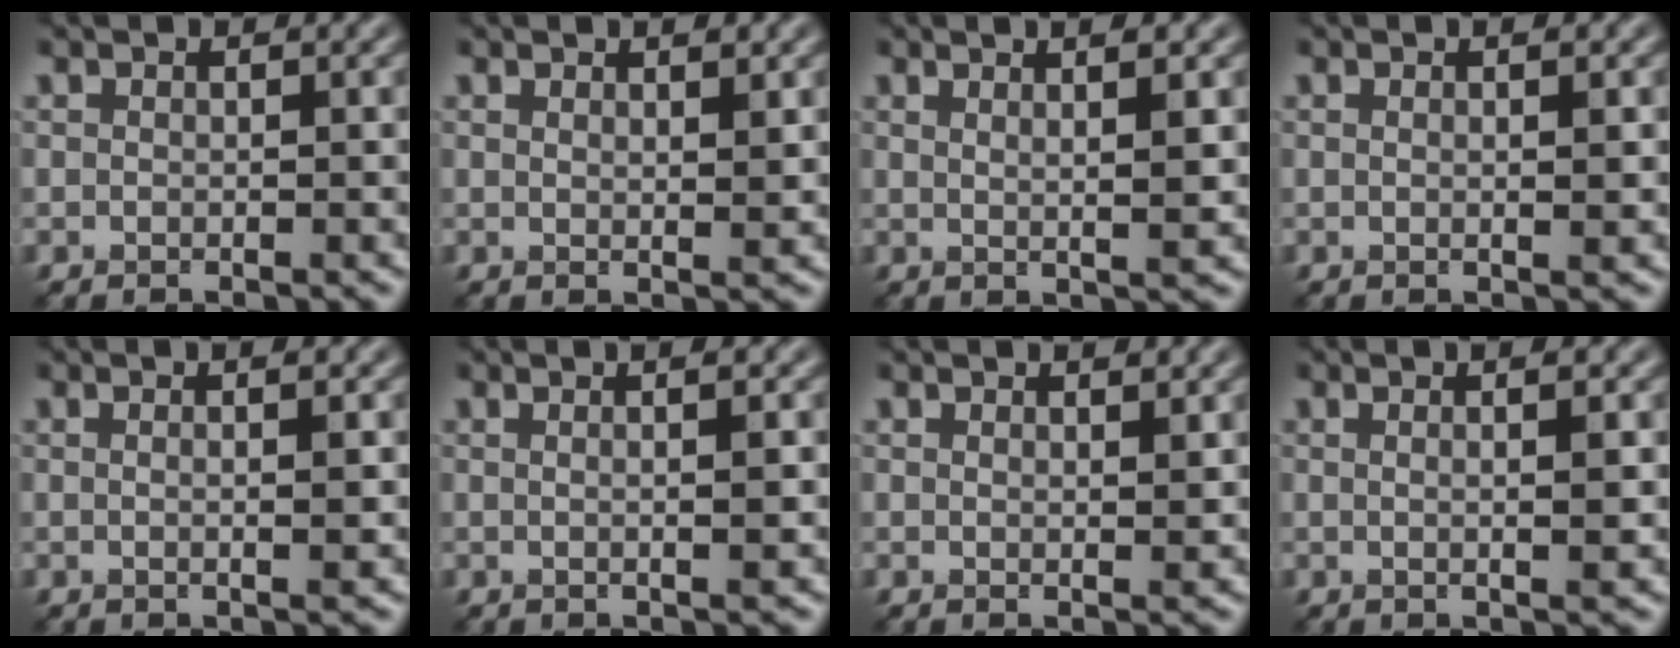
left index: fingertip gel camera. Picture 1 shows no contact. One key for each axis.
{"total": 2.0, "fx": 1.1, "fy": 0.5, "fz": 1.6, "tx": -0.016, "ty": 0.001, "tz": 0.016}
{"total": 4.4, "fx": 1.8, "fy": 1.3, "fz": 3.8, "tx": -0.034, "ty": 0.002, "tz": 0.008}
{"total": 2.0, "fx": 0.4, "fy": 0.5, "fz": 1.9, "tx": -0.020, "ty": -0.004, "tz": 0.003}
{"total": 3.2, "fx": 0.6, "fy": 0.9, "fz": 3.0, "tx": -0.025, "ty": -0.003, "tz": -0.005}
{"total": 4.1, "fx": 0.9, "fy": 1.5, "fz": 3.7, "tx": -0.023, "ty": 0.010, "tz": -0.011}
{"total": 1.6, "fx": 1.0, "fy": 0.3, "fz": 1.2, "tx": -0.013, "ty": 0.001, "tz": 0.014}
{"total": 4.2, "fx": 0.9, "fy": 1.3, "fz": 3.9, "tx": -0.037, "ty": 0.003, "tz": -0.004}